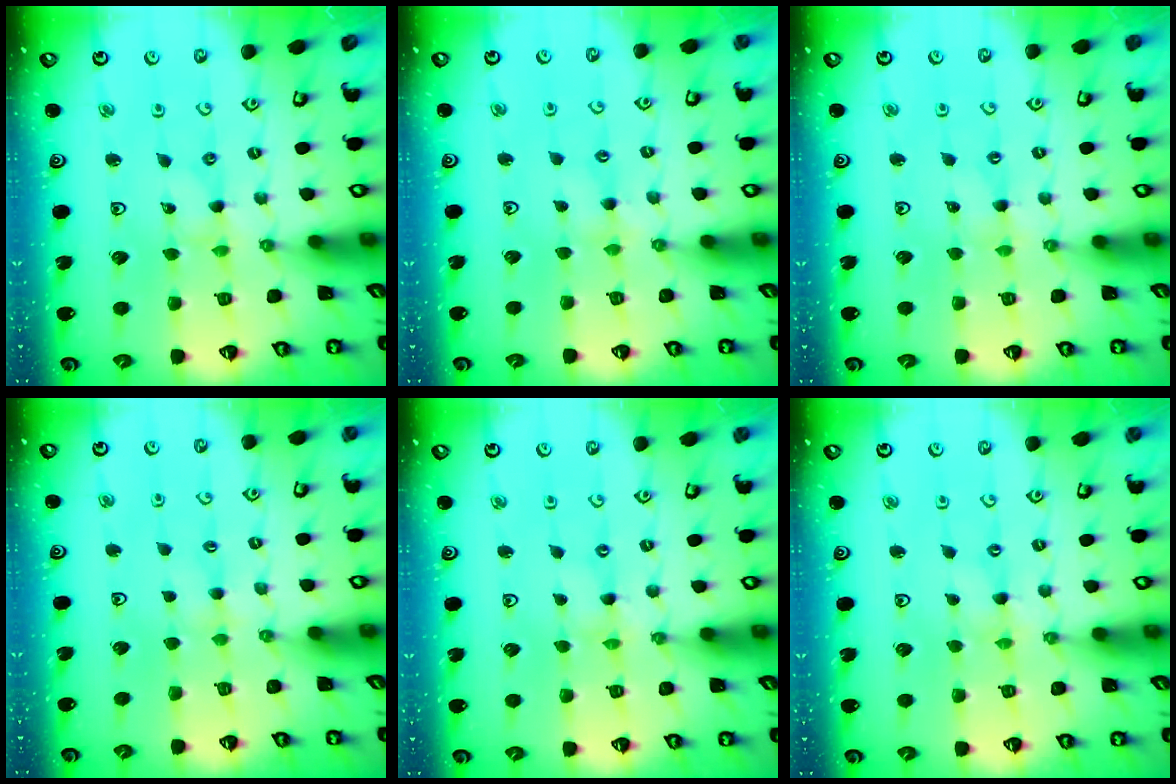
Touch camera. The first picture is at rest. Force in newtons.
{"total": 2.8, "press": 2.8, "slide": 0.4}
{"total": 1.1, "press": 1.0, "slide": 0.3}
{"total": 2.2, "press": 2.2, "slide": 0.5}
{"total": 0.0}
{"total": 0.0}